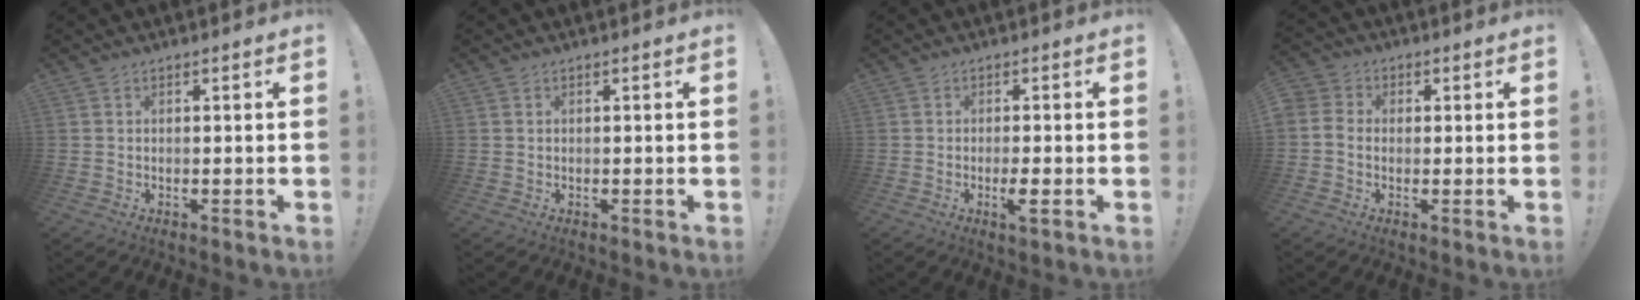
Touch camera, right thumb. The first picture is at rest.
{"total": 0.0}
{"total": 3.5, "force": [-1.2, -0.3, 3.3], "torque": [-0.063, -0.010, -0.021]}
{"total": 4.6, "force": [-0.7, 3.9, 2.3], "torque": [-0.047, 0.013, -0.012]}